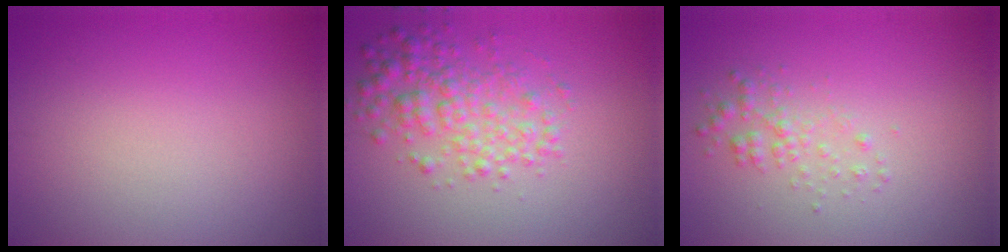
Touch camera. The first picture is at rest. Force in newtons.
{"total": 3.9, "press": 3.9, "slide": 0.0}
{"total": 1.6, "press": 1.6, "slide": 0.0}